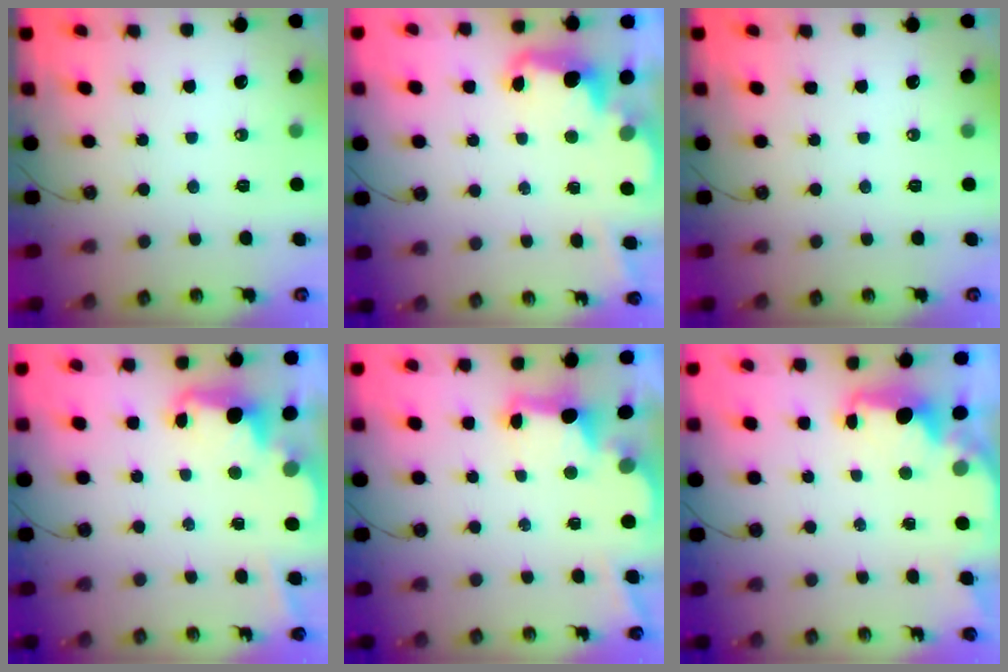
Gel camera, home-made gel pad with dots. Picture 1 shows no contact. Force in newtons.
{"total": 3.3, "press": 3.2, "slide": 0.7}
{"total": 0.0}
{"total": 2.4, "press": 2.3, "slide": 0.5}
{"total": 2.7, "press": 2.6, "slide": 0.9}
{"total": 2.3, "press": 2.2, "slide": 0.7}